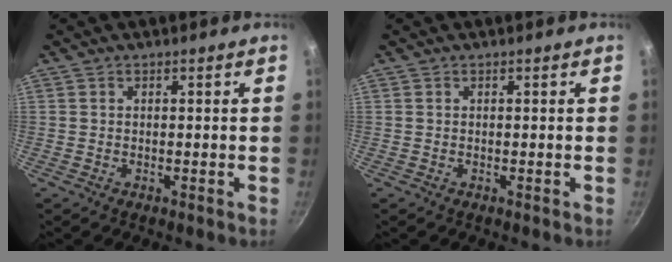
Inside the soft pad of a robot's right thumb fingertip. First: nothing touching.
{"total": 0.0}